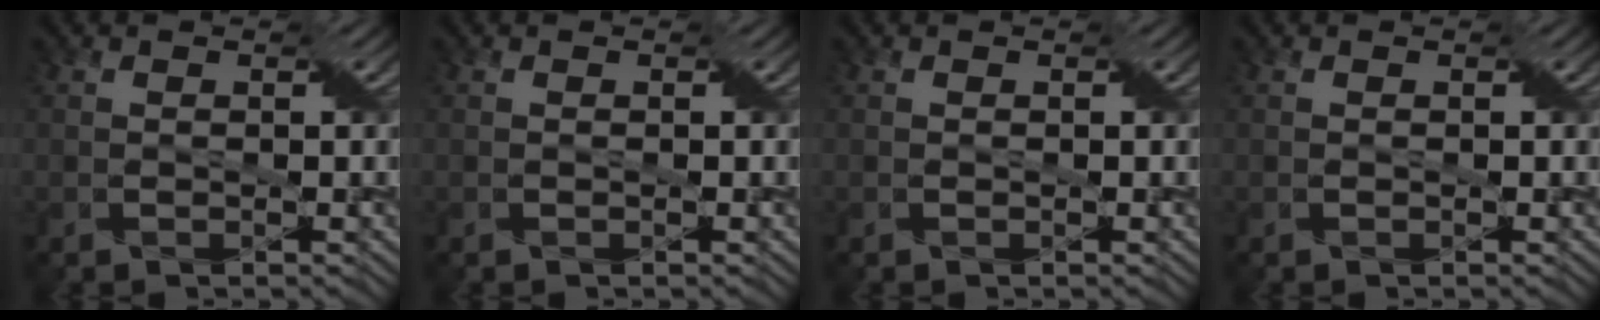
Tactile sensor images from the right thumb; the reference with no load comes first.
{"total": 0.0}
{"total": 0.0}
{"total": 0.0}